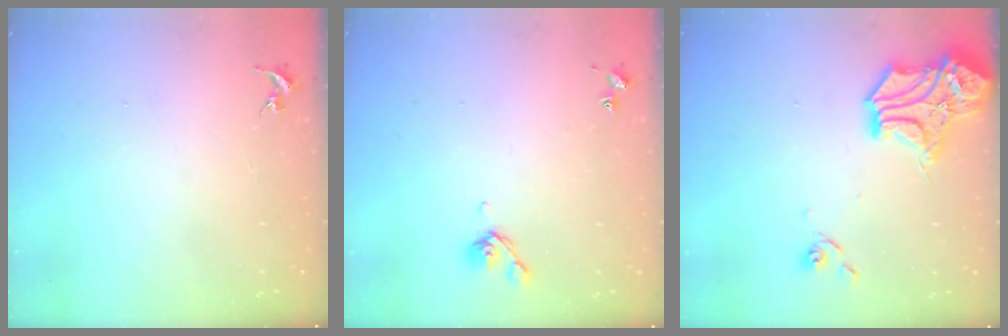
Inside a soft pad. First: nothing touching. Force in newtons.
{"total": 5.6, "press": 5.6, "slide": 0.8}
{"total": 16.6, "press": 16.4, "slide": 2.4}